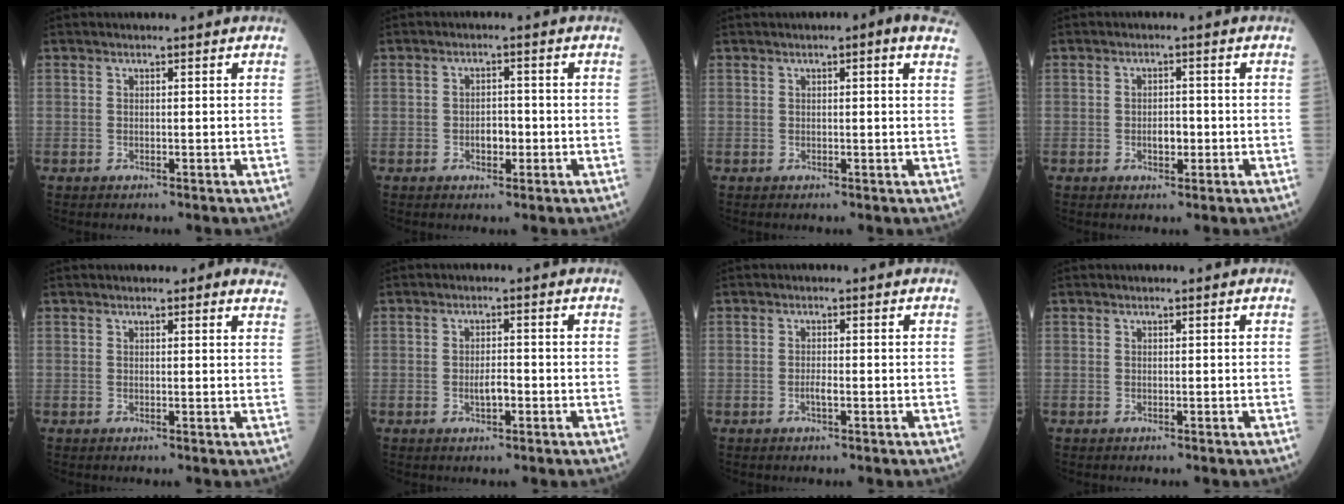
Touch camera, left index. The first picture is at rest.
{"total": 2.9, "force": [-0.8, 1.7, 2.2], "torque": [-0.034, 0.005, -0.008]}
{"total": 5.9, "force": [4.0, 1.2, 4.2], "torque": [-0.048, 0.019, 0.041]}
{"total": 2.6, "force": [-0.6, 1.5, 2.1], "torque": [-0.033, 0.002, -0.004]}
{"total": 5.8, "force": [5.3, 1.7, 1.5], "torque": [0.000, 0.002, 0.042]}
{"total": 2.6, "force": [-0.8, 1.1, 2.3], "torque": [-0.042, 0.001, -0.010]}
{"total": 1.4, "force": [-0.4, 0.4, 1.3], "torque": [-0.026, 0.000, -0.006]}
{"total": 0.0}